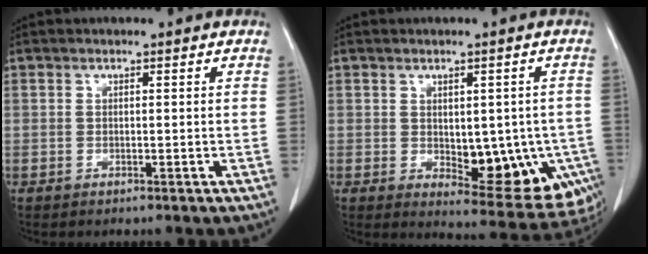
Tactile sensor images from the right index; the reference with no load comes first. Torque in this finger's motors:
{"motor_torque": [0.33, 0.06, 0.16, 0.05]}